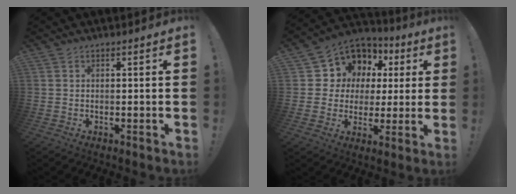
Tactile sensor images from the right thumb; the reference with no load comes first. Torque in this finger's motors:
{"motor_torque": [-0.25, 0.41, 0.04, -0.03, 0.17]}